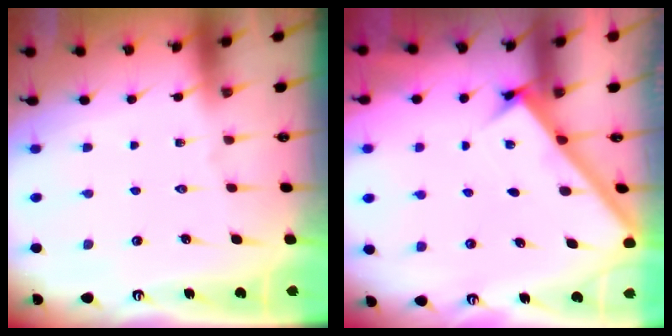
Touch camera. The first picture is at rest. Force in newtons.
{"total": 2.6, "press": 2.6, "slide": 0.3}